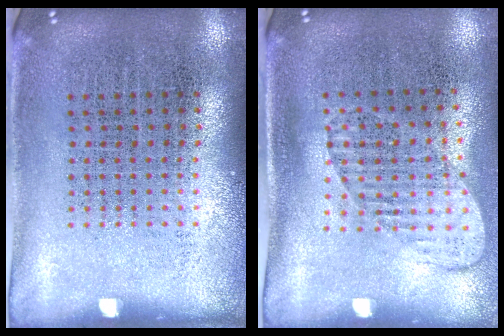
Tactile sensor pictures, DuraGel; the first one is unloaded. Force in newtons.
{"total": 1.5, "press": 1.2, "slide": 0.8}